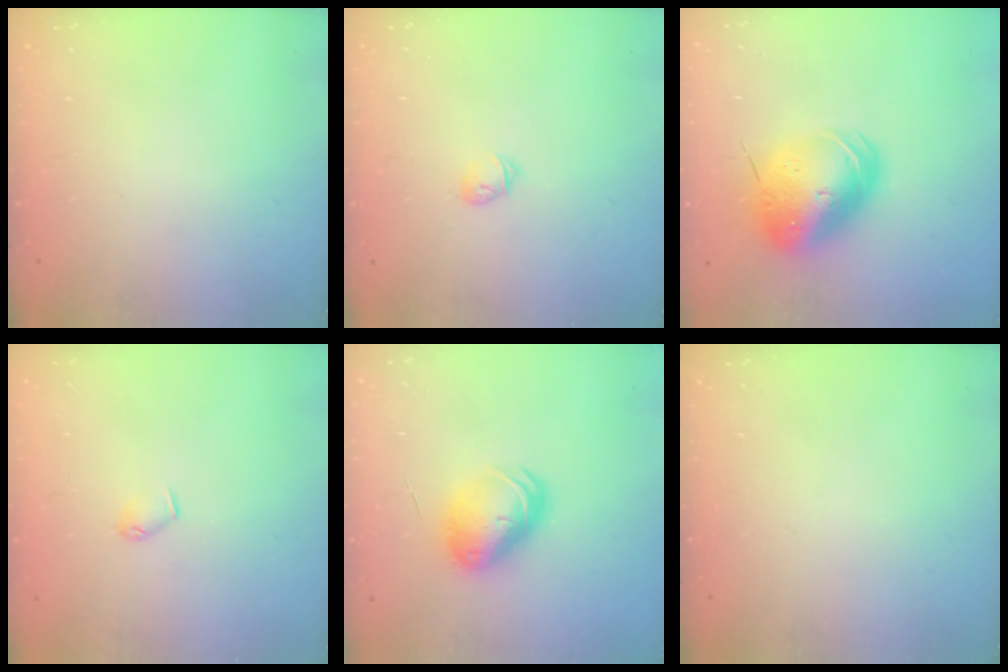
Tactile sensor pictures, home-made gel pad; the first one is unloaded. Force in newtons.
{"total": 3.2, "press": 3.1, "slide": 0.8}
{"total": 14.7, "press": 14.4, "slide": 2.9}
{"total": 4.0, "press": 3.9, "slide": 0.8}
{"total": 10.7, "press": 10.4, "slide": 2.3}
{"total": 0.0}